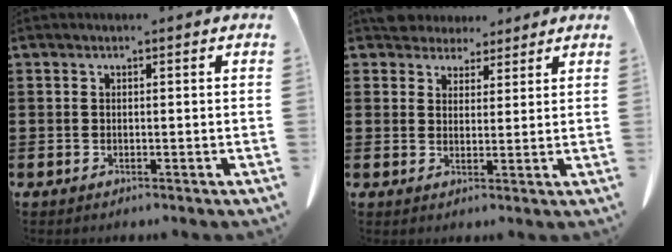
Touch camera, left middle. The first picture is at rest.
{"total": 4.4, "force": [4.0, 1.7, 0.2], "torque": [-0.021, -0.005, 0.080]}